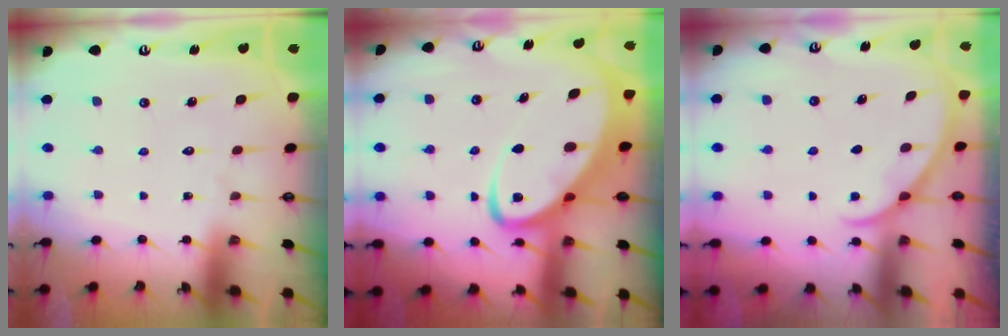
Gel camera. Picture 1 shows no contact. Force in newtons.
{"total": 7.1, "press": 7.1, "slide": 0.8}
{"total": 2.0, "press": 2.0, "slide": 0.2}